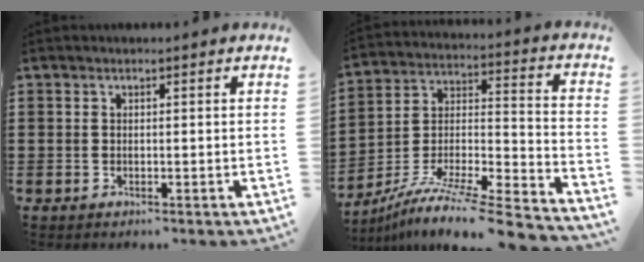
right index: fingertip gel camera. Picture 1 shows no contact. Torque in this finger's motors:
{"motor_torque": [1.09, 1.04, 0.29, 0.08]}